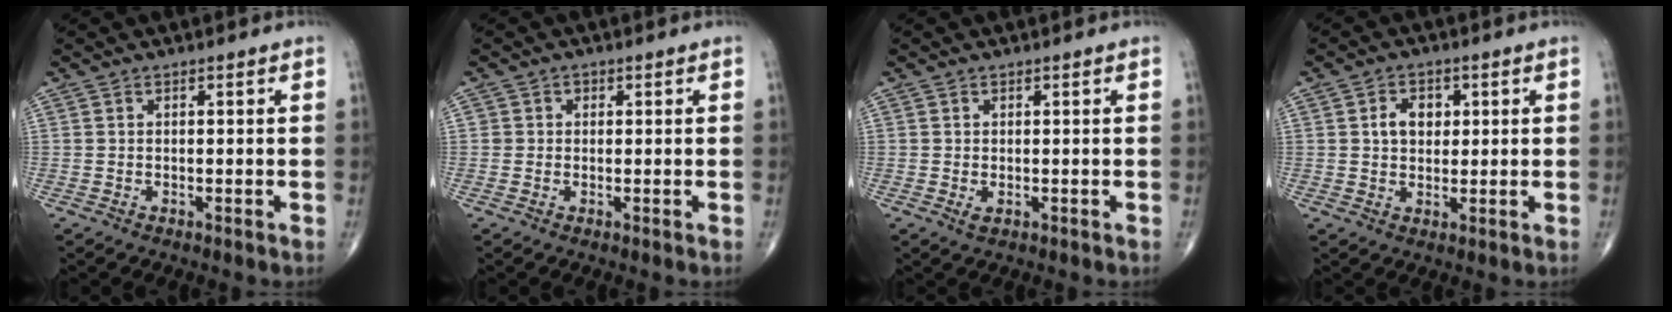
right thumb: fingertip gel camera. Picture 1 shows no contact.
{"total": 1.2, "force": [0.2, 1.2, 0.1], "torque": [0.012, 0.004, -0.001]}
{"total": 1.0, "force": [-0.1, 0.6, 0.8], "torque": [-0.012, -0.002, -0.001]}
{"total": 5.0, "force": [1.2, 3.7, 3.1], "torque": [-0.031, -0.001, 0.018]}